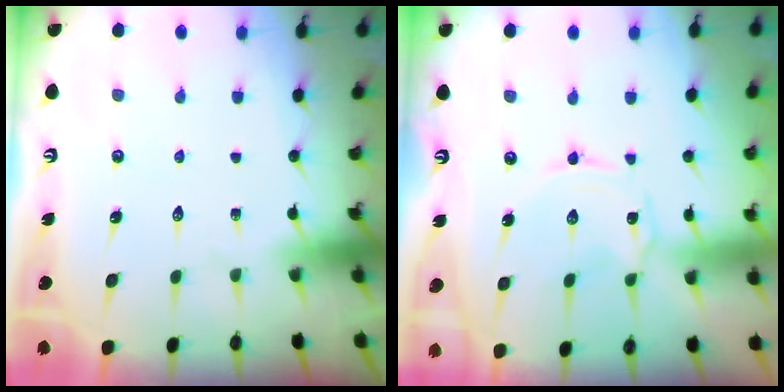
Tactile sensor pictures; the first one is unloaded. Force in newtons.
{"total": 0.5, "press": 0.5, "slide": 0.1}